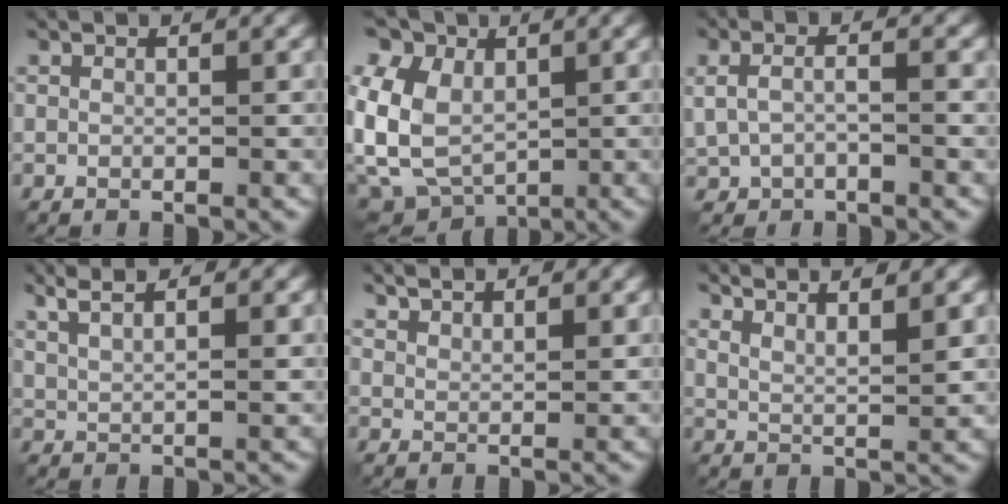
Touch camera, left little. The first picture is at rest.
{"total": 11.3, "force": [2.2, 8.7, 6.9], "torque": [-0.173, 0.017, 0.037]}
{"total": 3.5, "force": [0.0, 2.2, 2.8], "torque": [-0.072, 0.003, 0.003]}
{"total": 5.6, "force": [3.7, 1.8, 3.9], "torque": [-0.064, 0.021, 0.045]}
{"total": 3.3, "force": [2.9, 0.9, 1.3], "torque": [-0.023, -0.001, 0.045]}
{"total": 6.0, "force": [4.5, 1.3, 3.8], "torque": [-0.052, 0.013, 0.055]}